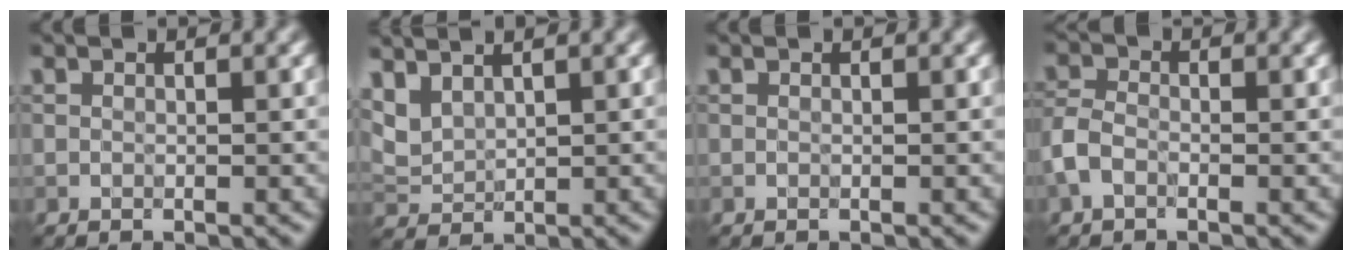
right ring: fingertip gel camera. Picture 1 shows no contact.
{"total": 2.9, "force": [2.3, 1.2, 1.3], "torque": [-0.034, 0.005, 0.052]}
{"total": 0.0}
{"total": 2.5, "force": [-1.3, 1.5, 1.5], "torque": [-0.036, 0.003, -0.037]}